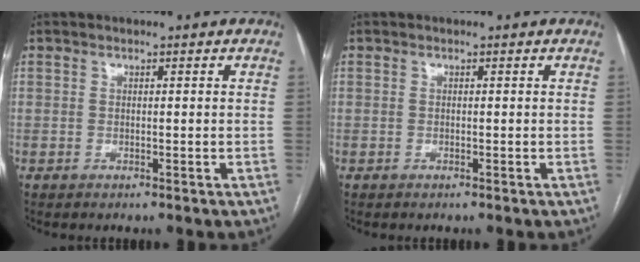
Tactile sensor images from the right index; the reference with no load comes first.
{"total": 0.0}